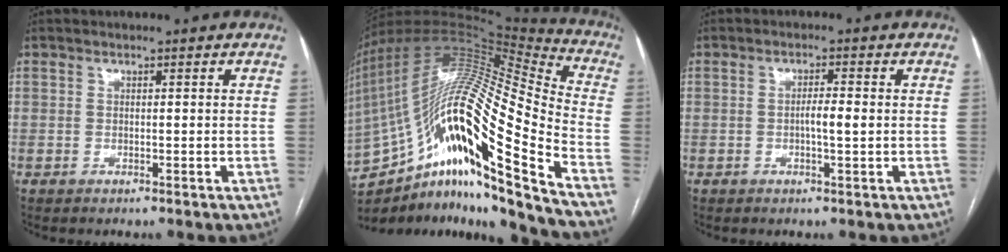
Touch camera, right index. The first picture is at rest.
{"total": 27.8, "force": [-14.6, 2.8, 23.5], "torque": [-0.423, -0.003, -0.258]}
{"total": 2.6, "force": [-0.3, 0.1, 2.6], "torque": [-0.046, 0.000, -0.006]}